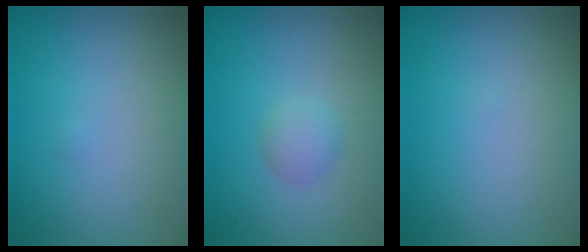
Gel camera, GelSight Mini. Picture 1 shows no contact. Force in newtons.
{"total": 1.6, "press": 1.6, "slide": 0.1}
{"total": 0.0}